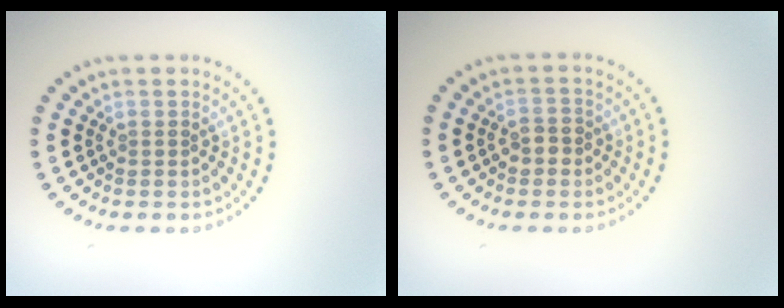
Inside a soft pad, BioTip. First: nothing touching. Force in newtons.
{"total": 1.6, "press": 1.6, "slide": 0.4}